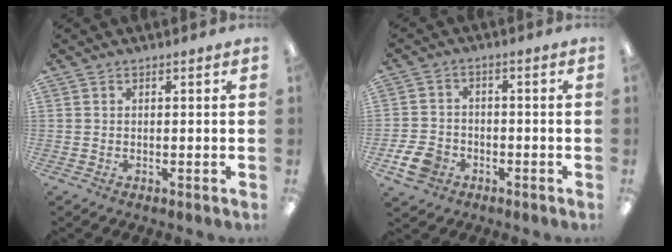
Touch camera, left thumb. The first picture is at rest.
{"total": 6.4, "force": [-3.4, 4.6, 2.8], "torque": [-0.058, 0.017, -0.061]}